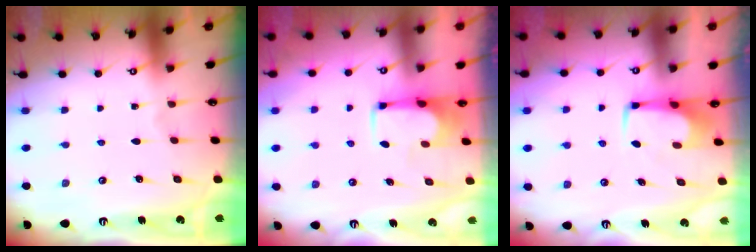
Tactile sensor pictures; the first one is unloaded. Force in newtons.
{"total": 3.7, "press": 3.7, "slide": 0.2}
{"total": 1.7, "press": 1.6, "slide": 0.6}